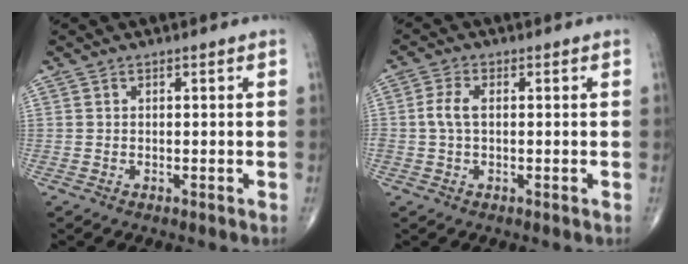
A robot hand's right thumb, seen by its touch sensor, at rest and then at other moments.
{"total": 3.6, "force": [0.1, 1.9, 3.0], "torque": [-0.073, 0.007, -0.002]}